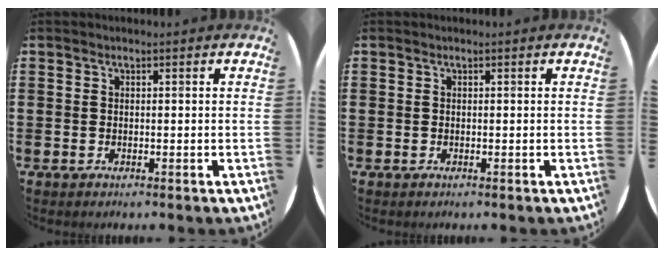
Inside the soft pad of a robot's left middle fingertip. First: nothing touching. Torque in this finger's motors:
{"motor_torque": [-0.24, 0.04, 0.01, 0.01]}